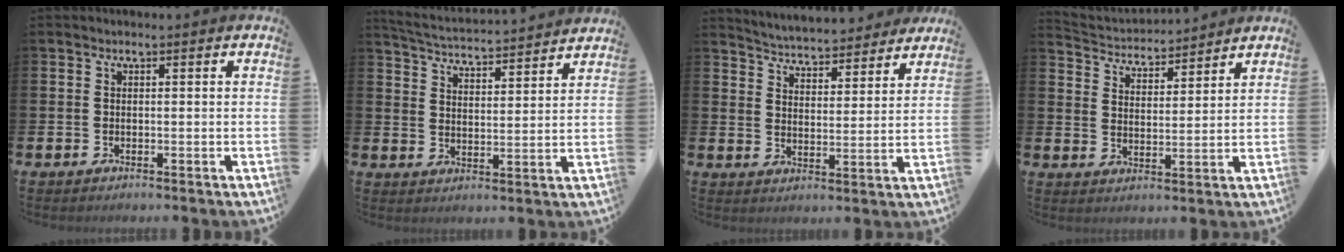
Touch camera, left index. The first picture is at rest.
{"total": 4.5, "force": [4.5, 0.0, 0.3], "torque": [-0.026, -0.040, 0.074]}
{"total": 5.1, "force": [5.0, 0.7, -0.1], "torque": [-0.013, -0.047, 0.085]}
{"total": 3.7, "force": [3.6, 0.8, -0.4], "torque": [-0.012, -0.032, 0.060]}